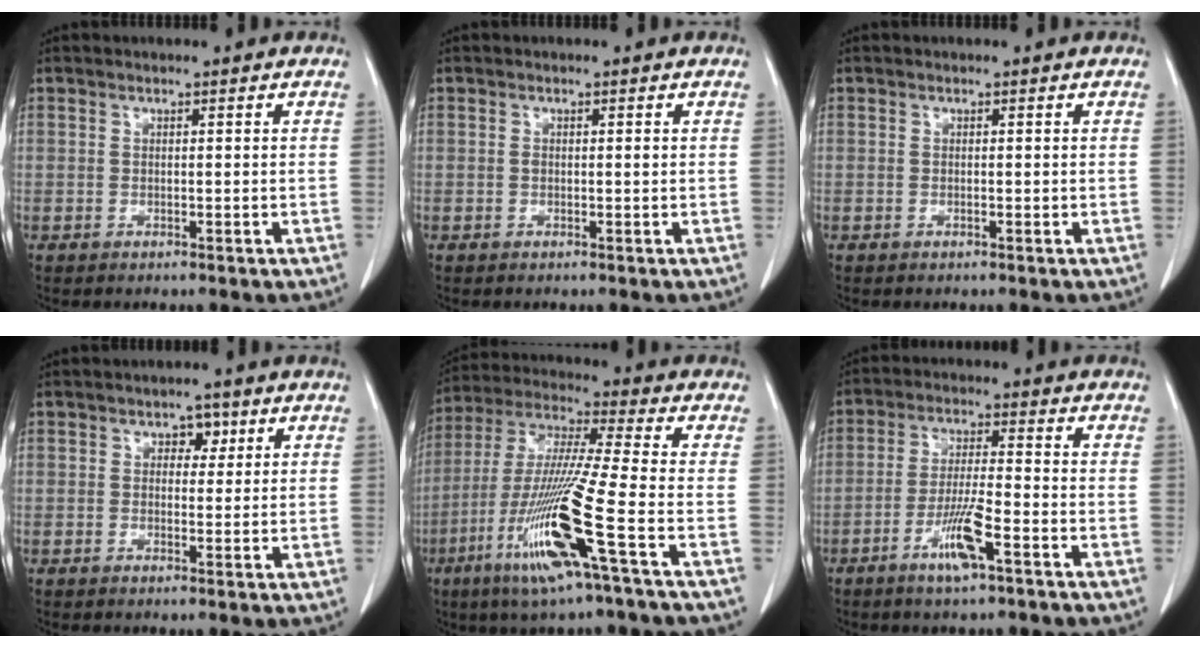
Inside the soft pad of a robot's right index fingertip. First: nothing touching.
{"total": 0.9, "force": [0.0, 0.3, 0.8], "torque": [-0.016, 0.000, 0.002]}
{"total": 0.0}
{"total": 2.6, "force": [1.1, 1.8, 1.6], "torque": [-0.015, 0.006, 0.013]}
{"total": 16.0, "force": [-6.5, -1.0, 14.6], "torque": [-0.306, -0.025, -0.127]}
{"total": 7.2, "force": [-3.7, 0.4, 6.2], "torque": [-0.122, -0.007, -0.069]}